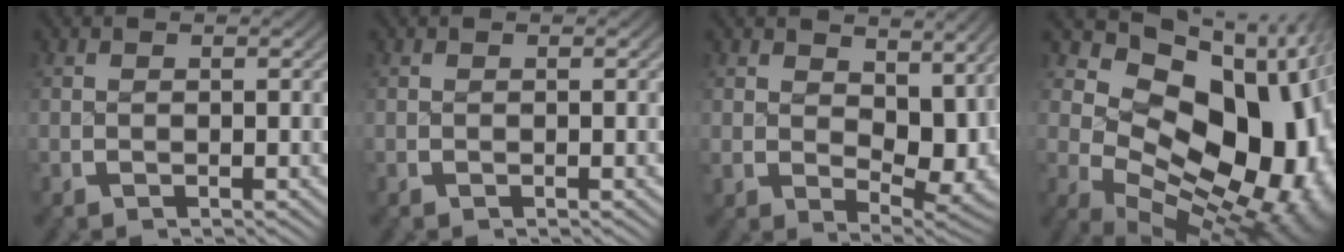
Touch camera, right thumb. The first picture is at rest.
{"total": 0.0}
{"total": 6.2, "force": [1.3, 3.4, 5.0], "torque": [-0.073, -0.026, 0.033]}
{"total": 18.7, "force": [-0.6, 11.4, 14.8], "torque": [-0.238, -0.039, 0.006]}